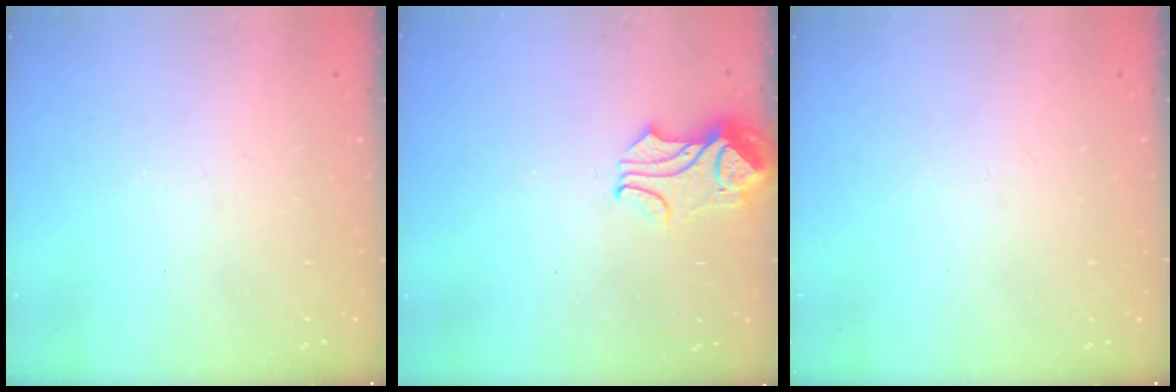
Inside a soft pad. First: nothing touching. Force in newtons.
{"total": 2.5, "press": 2.4, "slide": 0.6}
{"total": 0.0}